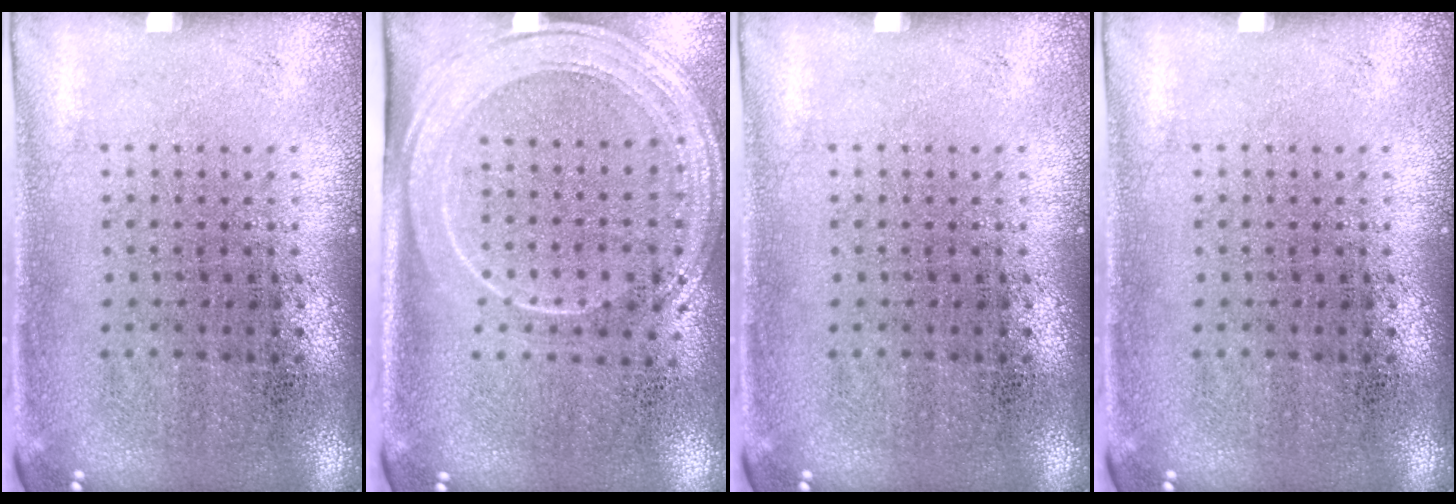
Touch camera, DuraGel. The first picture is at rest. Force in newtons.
{"total": 2.2, "press": 1.8, "slide": 1.2}
{"total": 0.0}
{"total": 0.0}